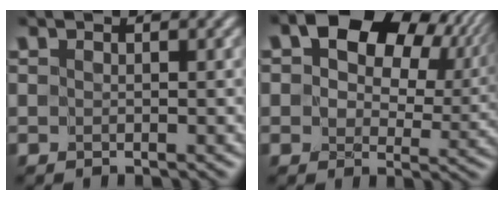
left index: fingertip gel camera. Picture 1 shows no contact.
{"total": 12.6, "force": [5.3, 7.9, 8.4], "torque": [-0.115, 0.009, 0.088]}